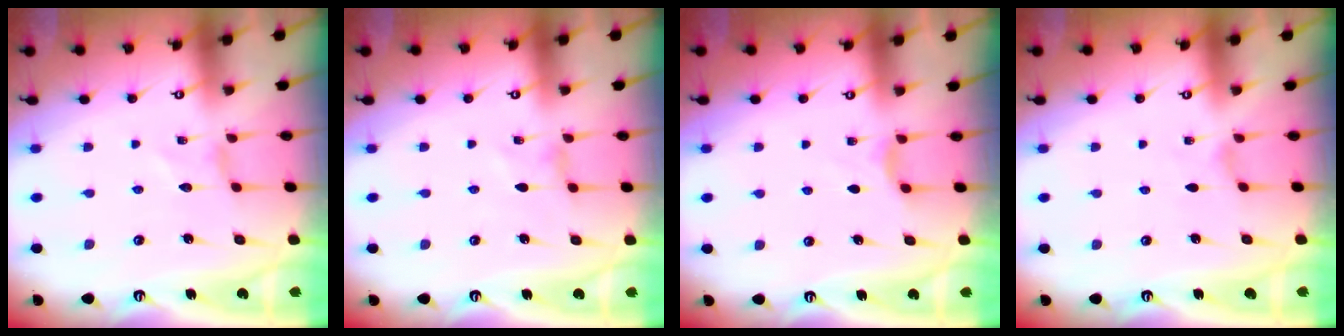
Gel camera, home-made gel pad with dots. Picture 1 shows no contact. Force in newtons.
{"total": 0.0}
{"total": 2.9, "press": 2.9, "slide": 0.5}
{"total": 0.0}